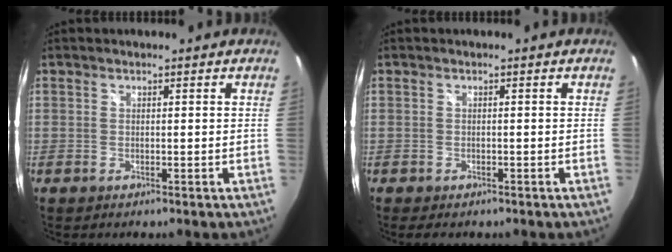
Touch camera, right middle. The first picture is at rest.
{"total": 2.1, "force": [-1.6, 1.1, 1.0], "torque": [-0.021, -0.010, -0.021]}